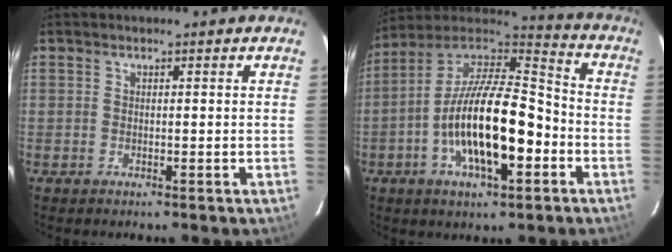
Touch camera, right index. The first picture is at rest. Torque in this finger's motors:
{"motor_torque": [1.49, -0.65, 1.05, 0.21]}